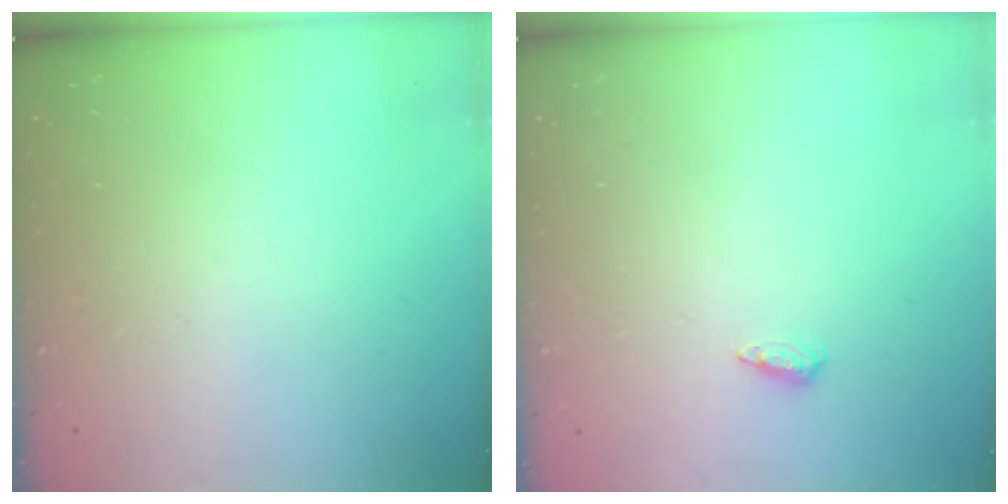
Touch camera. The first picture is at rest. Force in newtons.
{"total": 4.1, "press": 4.1, "slide": 0.5}